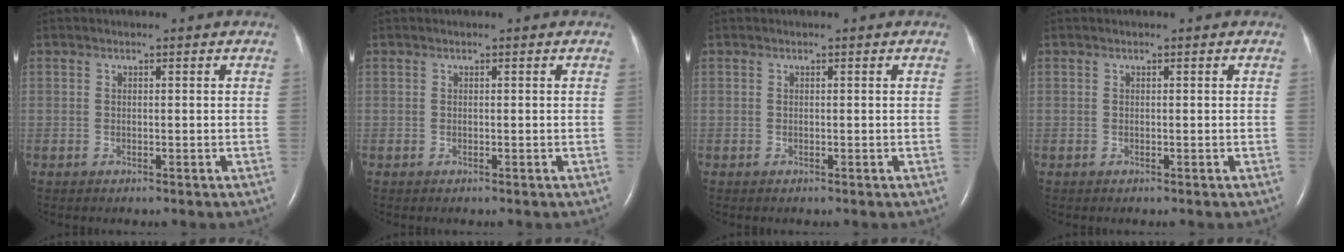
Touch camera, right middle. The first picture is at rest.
{"total": 0.0}
{"total": 0.0}
{"total": 0.0}